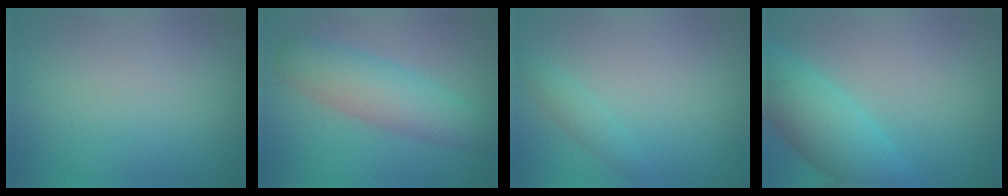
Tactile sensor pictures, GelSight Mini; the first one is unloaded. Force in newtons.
{"total": 5.8, "press": 5.8, "slide": 0.2}
{"total": 1.4, "press": 1.4, "slide": 0.1}
{"total": 6.0, "press": 6.0, "slide": 0.3}